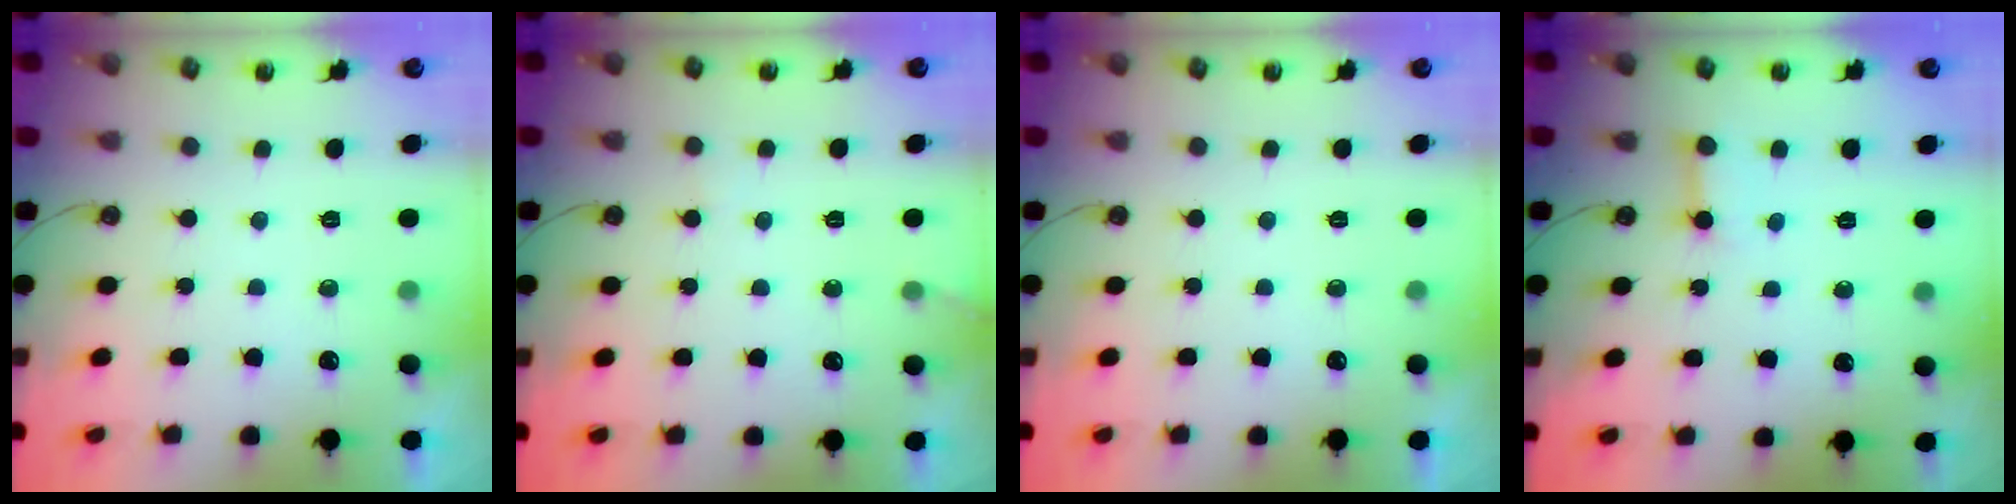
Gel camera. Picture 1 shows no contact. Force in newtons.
{"total": 5.3, "press": 5.3, "slide": 0.4}
{"total": 0.0}
{"total": 3.0, "press": 2.9, "slide": 0.5}